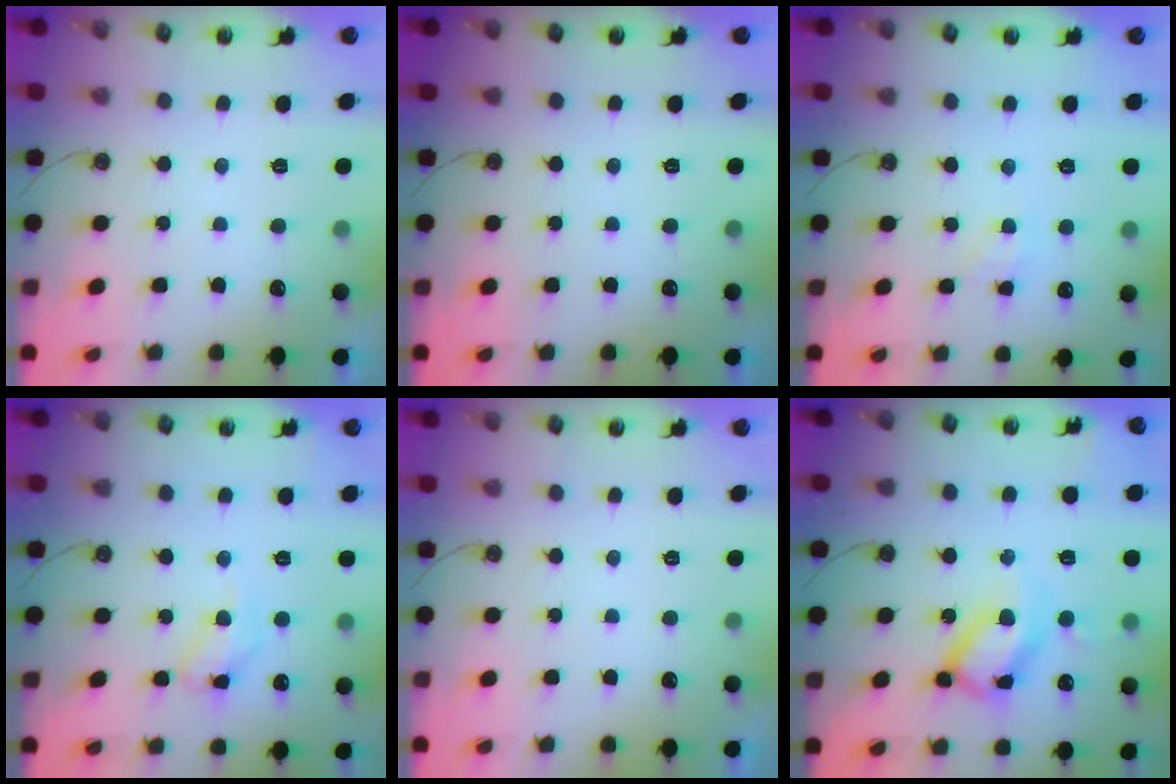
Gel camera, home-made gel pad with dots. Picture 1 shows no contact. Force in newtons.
{"total": 0.0}
{"total": 2.2, "press": 2.2, "slide": 0.2}
{"total": 10.9, "press": 10.9, "slide": 0.9}
{"total": 0.0}
{"total": 14.9, "press": 14.9, "slide": 1.2}